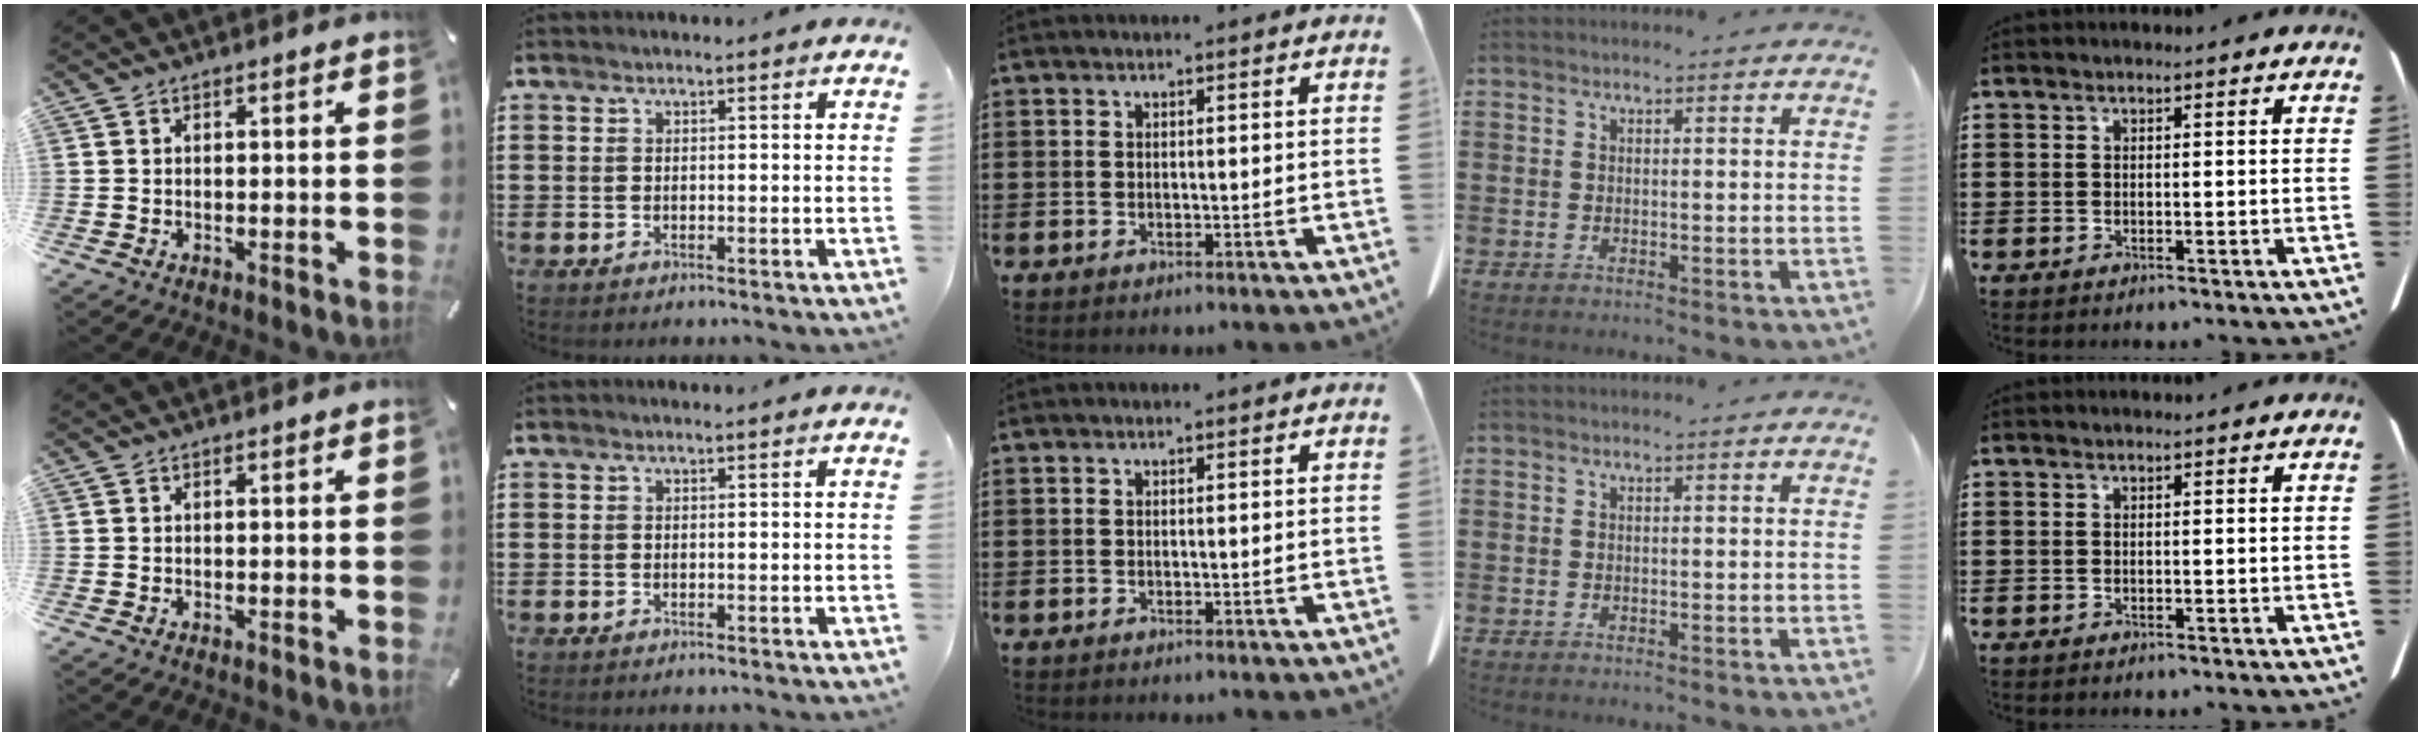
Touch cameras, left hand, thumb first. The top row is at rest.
{}